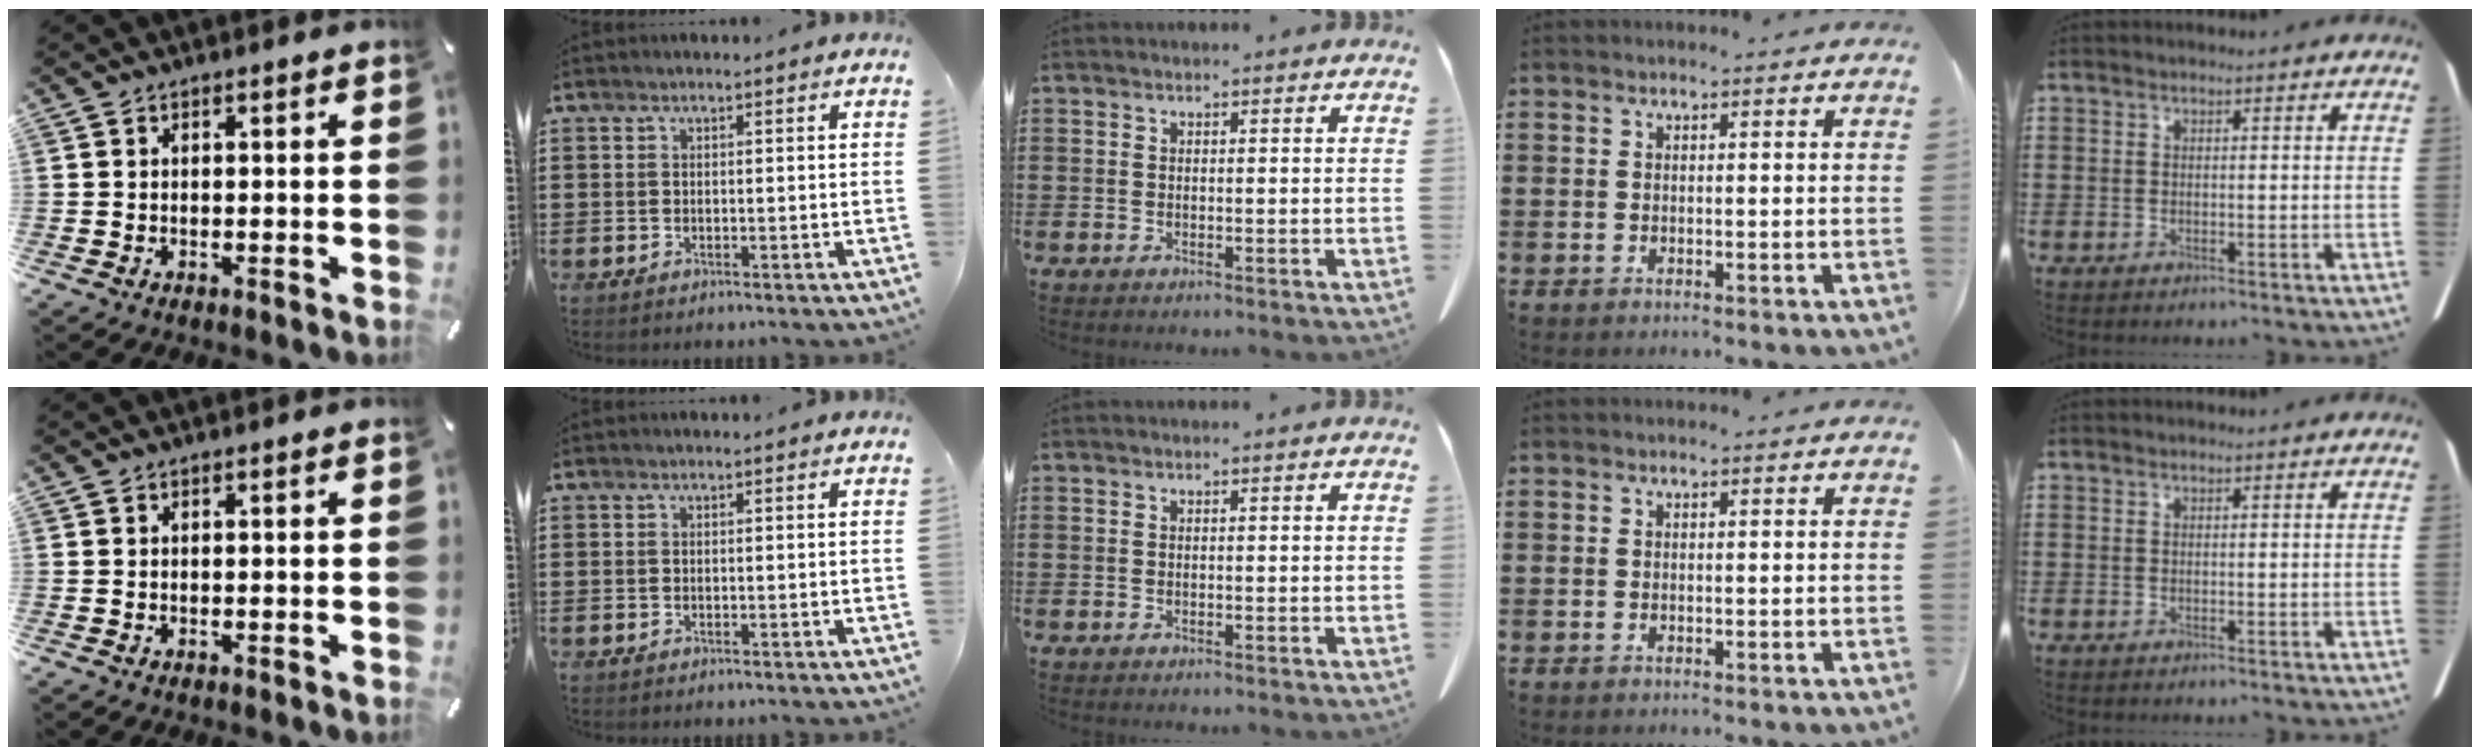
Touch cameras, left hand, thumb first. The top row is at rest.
{}